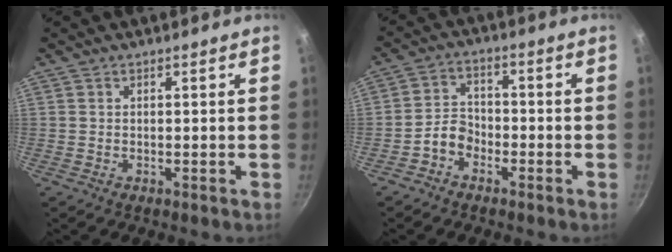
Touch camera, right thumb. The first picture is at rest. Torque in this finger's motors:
{"motor_torque": [0.91, 0.88, 0.71, -0.53, 0.03]}